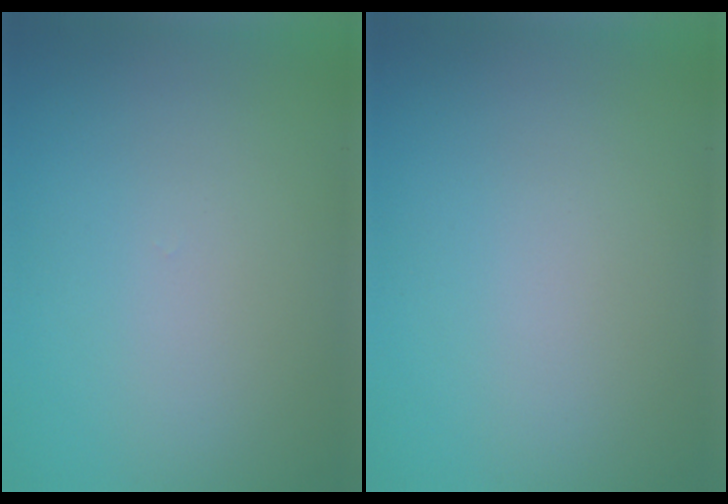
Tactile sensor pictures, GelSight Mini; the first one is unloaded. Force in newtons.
{"total": 0.0}